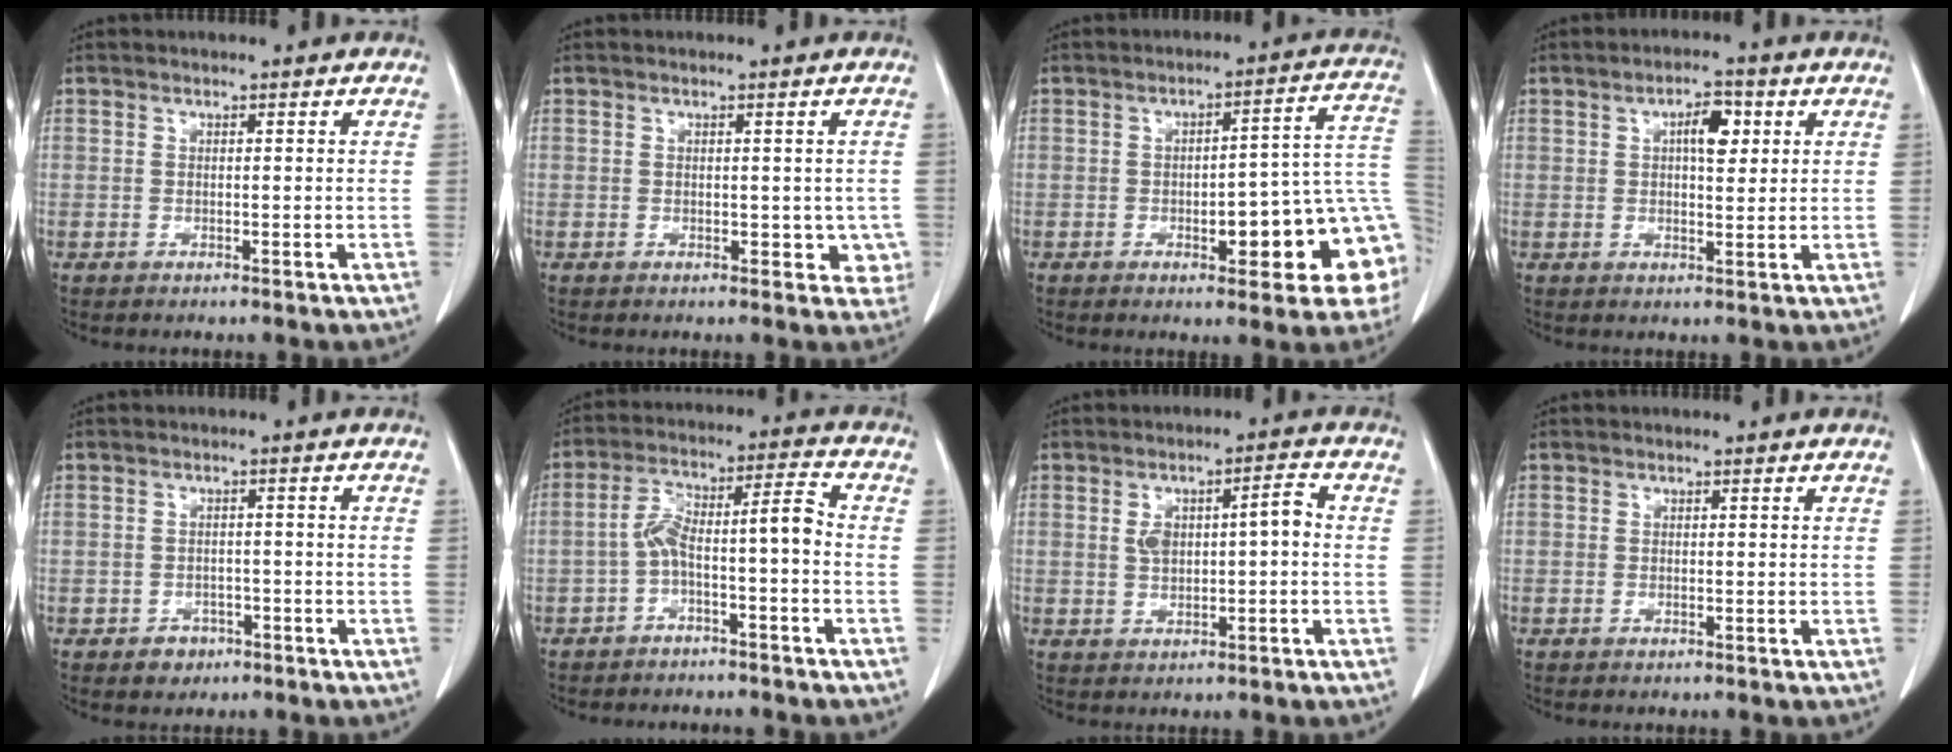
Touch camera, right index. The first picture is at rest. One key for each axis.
{"total": 3.1, "fx": -0.2, "fy": 2.3, "fz": 2.1, "tx": -0.003, "ty": 0.007, "tz": 0.001}
{"total": 14.8, "fx": -3.8, "fy": 3.9, "fz": 13.8, "tx": -0.111, "ty": 0.039, "tz": -0.039}
{"total": 4.8, "fx": 1.5, "fy": 1.9, "fz": 4.2, "tx": -0.068, "ty": 0.009, "tz": 0.023}
{"total": 2.7, "fx": -1.6, "fy": 2.1, "fz": 0.6, "tx": -0.006, "ty": 0.008, "tz": -0.018}
{"total": 7.8, "fx": -2.5, "fy": 1.3, "fz": 7.3, "tx": -0.133, "ty": 0.044, "tz": -0.043}
{"total": 5.6, "fx": 0.4, "fy": 1.9, "fz": 5.3, "tx": -0.094, "ty": 0.023, "tz": 0.011}
{"total": 0.0}